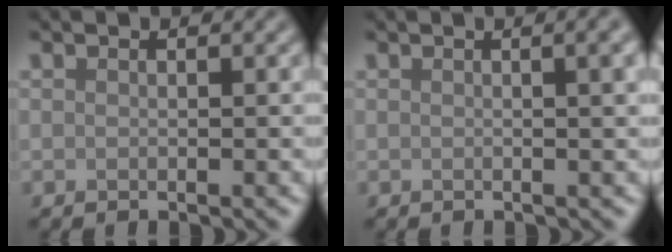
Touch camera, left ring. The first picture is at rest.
{"total": 4.7, "force": [0.8, 2.0, 4.1], "torque": [-0.020, 0.022, -0.007]}